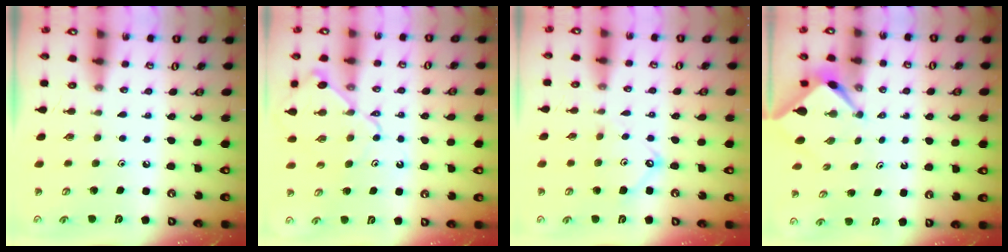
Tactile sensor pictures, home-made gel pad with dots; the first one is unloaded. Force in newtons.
{"total": 10.9, "press": 10.9, "slide": 1.2}
{"total": 8.4, "press": 8.4, "slide": 0.9}
{"total": 2.5, "press": 2.5, "slide": 0.3}